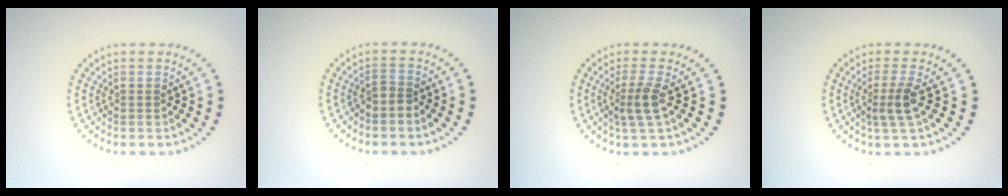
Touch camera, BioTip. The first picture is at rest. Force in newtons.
{"total": 1.1, "press": 0.7, "slide": 0.8}
{"total": 2.3, "press": 1.8, "slide": 1.5}
{"total": 2.3, "press": 1.8, "slide": 1.5}